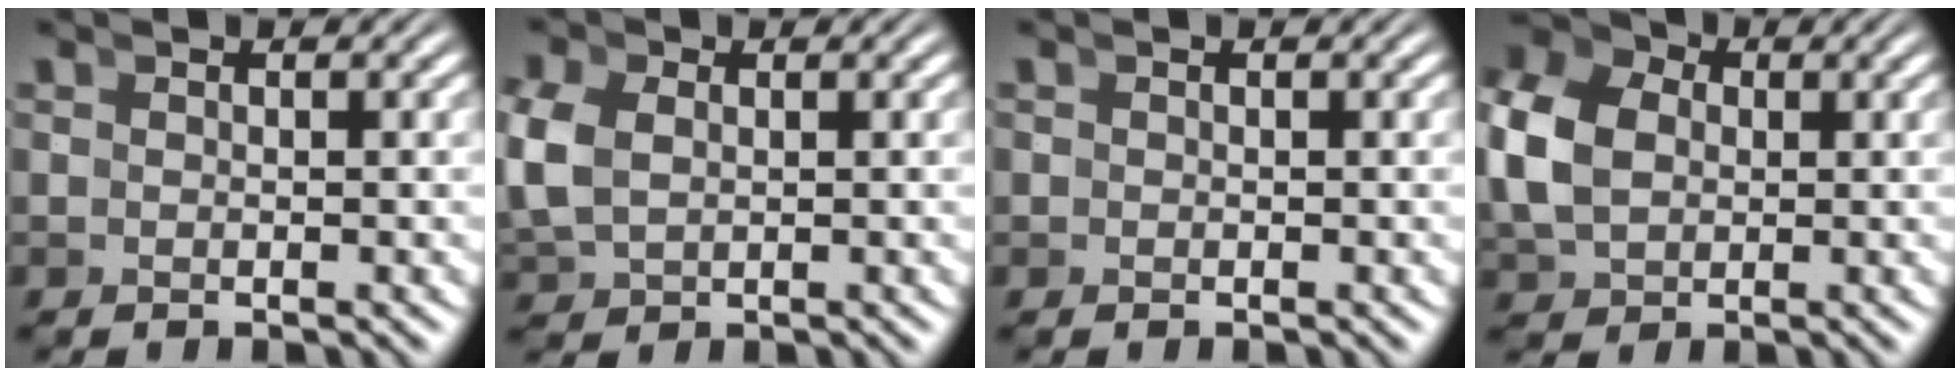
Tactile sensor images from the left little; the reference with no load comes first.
{"total": 2.8, "force": [0.5, 2.2, 1.7], "torque": [-0.049, -0.005, 0.020]}
{"total": 0.7, "force": [-0.3, 0.7, 0.0], "torque": [0.004, -0.003, -0.004]}
{"total": 6.9, "force": [1.5, 5.4, 4.1], "torque": [-0.085, 0.011, 0.022]}